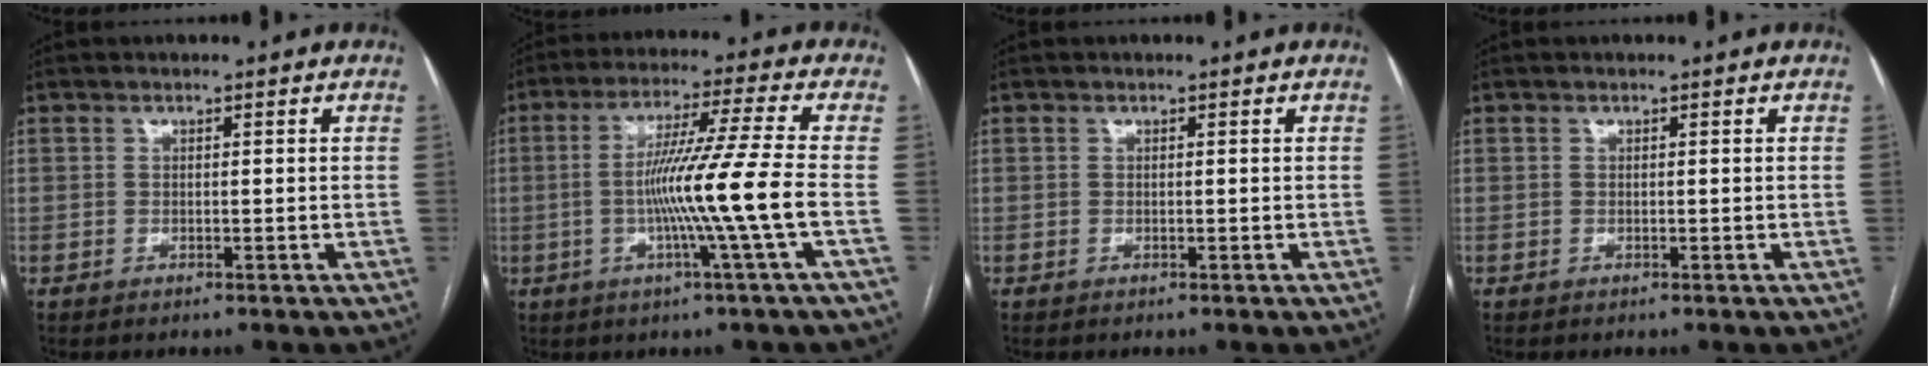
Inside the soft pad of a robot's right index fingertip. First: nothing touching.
{"total": 11.9, "force": [-2.4, -2.7, 11.3], "torque": [-0.203, -0.009, -0.045]}
{"total": 0.0}
{"total": 0.0}